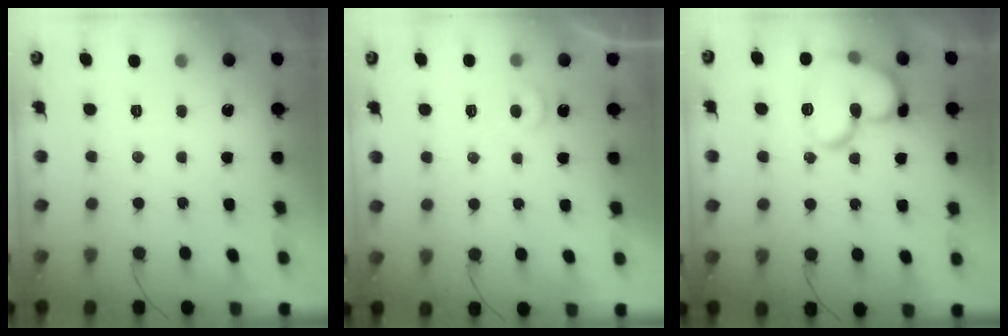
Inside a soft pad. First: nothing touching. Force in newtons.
{"total": 4.0, "press": 3.9, "slide": 0.3}
{"total": 17.2, "press": 17.1, "slide": 2.0}